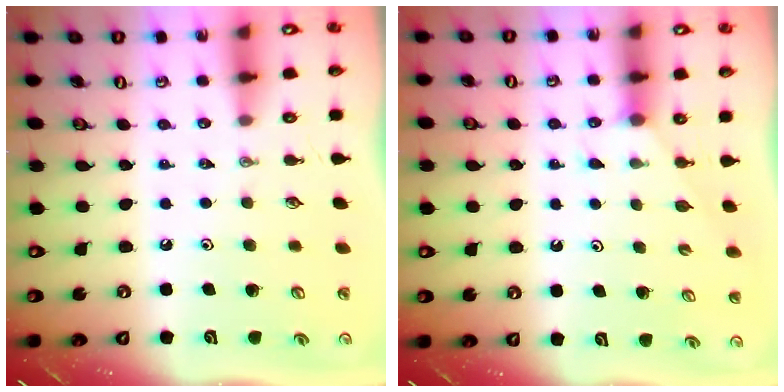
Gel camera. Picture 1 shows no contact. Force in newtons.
{"total": 3.6, "press": 3.6, "slide": 0.3}